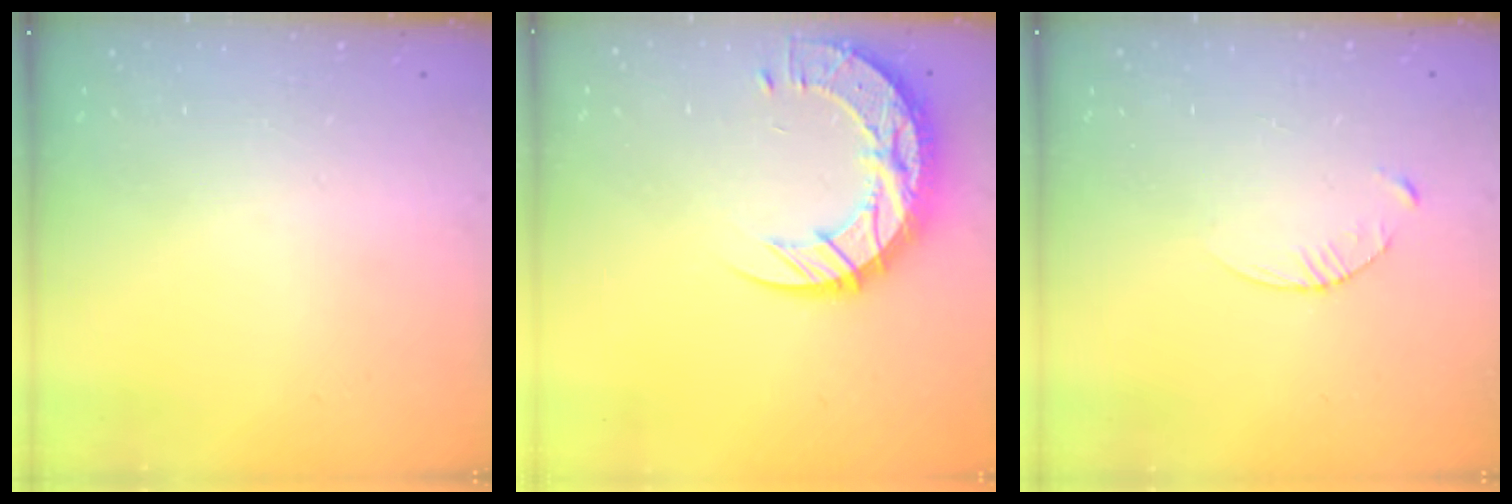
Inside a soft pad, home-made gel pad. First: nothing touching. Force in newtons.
{"total": 18.1, "press": 18.0, "slide": 1.4}
{"total": 3.6, "press": 3.5, "slide": 0.4}